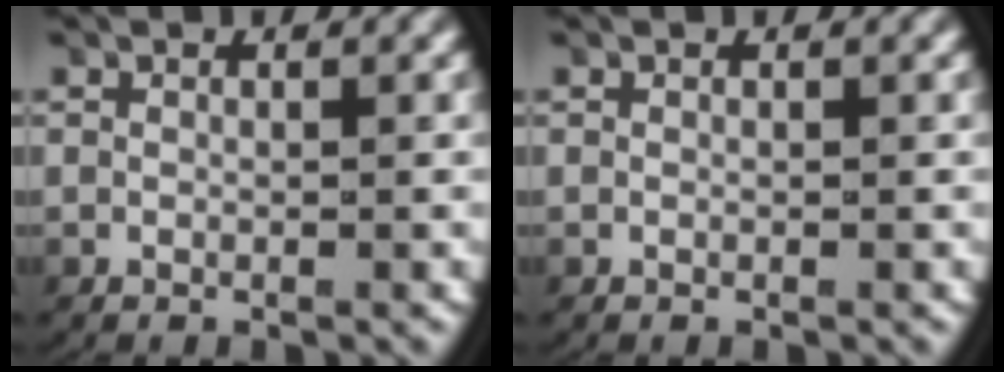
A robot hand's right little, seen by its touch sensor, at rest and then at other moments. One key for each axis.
{"total": 0.0}